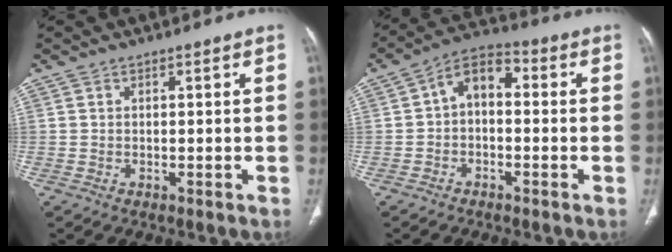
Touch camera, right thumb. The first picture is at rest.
{"total": 7.3, "force": [-0.1, 4.7, 5.6], "torque": [-0.077, 0.034, -0.018]}